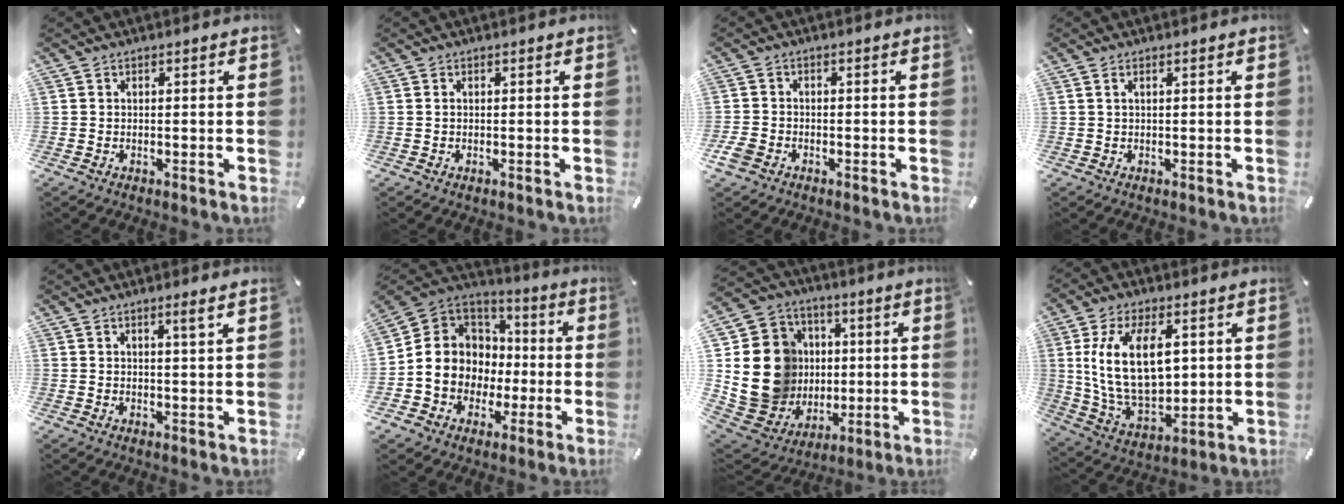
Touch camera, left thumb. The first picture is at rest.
{"total": 0.6, "force": [0.0, 0.1, 0.6], "torque": [-0.012, -0.001, 0.000]}
{"total": 3.2, "force": [-1.8, 2.2, 1.4], "torque": [-0.034, 0.004, -0.036]}
{"total": 1.0, "force": [0.3, 0.1, 0.9], "torque": [-0.019, 0.000, 0.005]}
{"total": 2.8, "force": [1.6, 0.0, 2.3], "torque": [-0.048, -0.003, 0.026]}
{"total": 12.3, "force": [-2.1, 11.7, 3.1], "torque": [-0.079, -0.004, -0.032]}
{"total": 20.7, "force": [1.3, 18.4, 9.4], "torque": [-0.198, -0.011, 0.058]}
{"total": 17.5, "force": [3.6, 10.5, 13.5], "torque": [-0.280, -0.005, 0.062]}